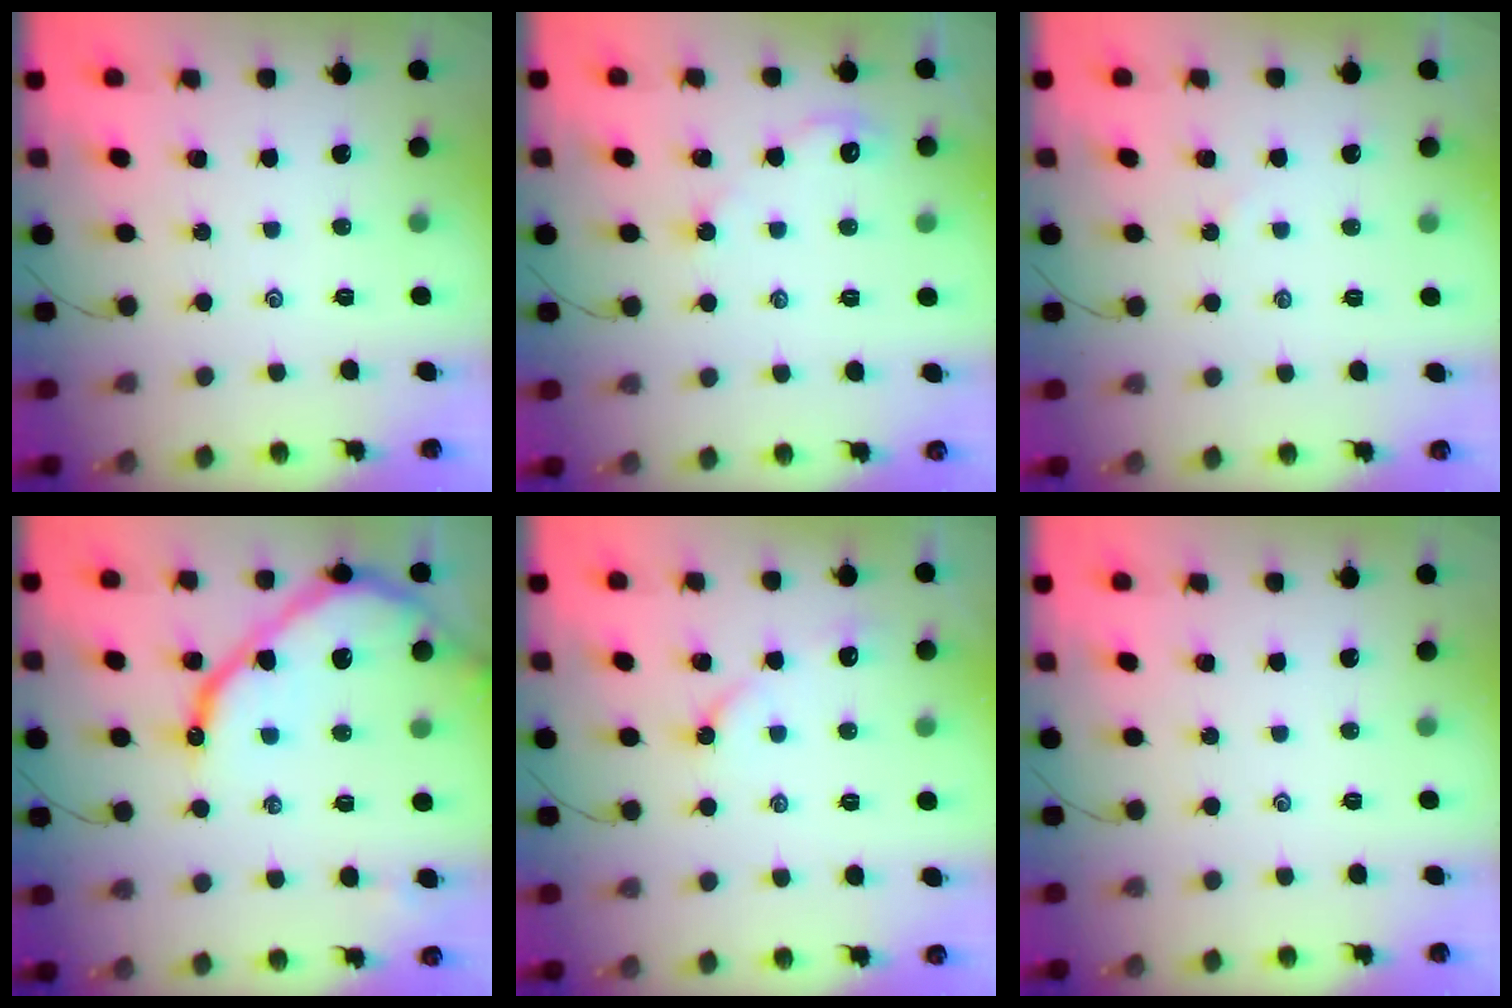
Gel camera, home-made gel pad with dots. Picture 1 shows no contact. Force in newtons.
{"total": 2.5, "press": 2.5, "slide": 0.4}
{"total": 2.4, "press": 2.4, "slide": 0.3}
{"total": 14.9, "press": 14.9, "slide": 1.5}
{"total": 5.0, "press": 5.0, "slide": 0.7}
{"total": 0.0}